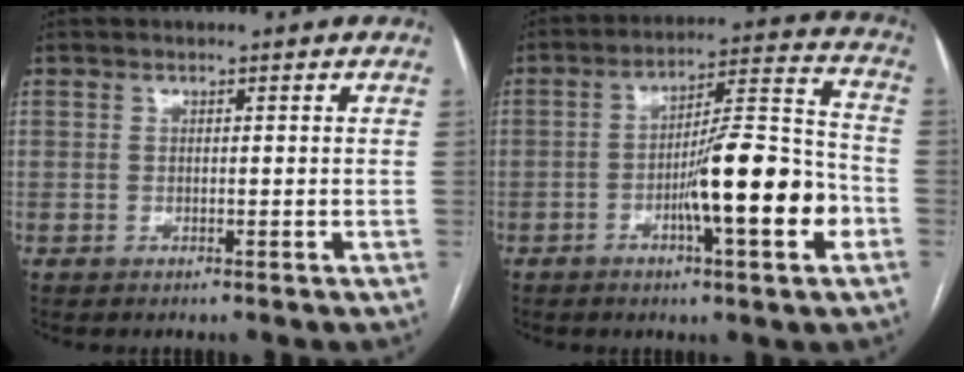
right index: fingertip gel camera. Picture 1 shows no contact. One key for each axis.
{"total": 14.5, "fx": -4.5, "fy": 1.5, "fz": 13.7, "tx": -0.213, "ty": 0.008, "tz": -0.070}